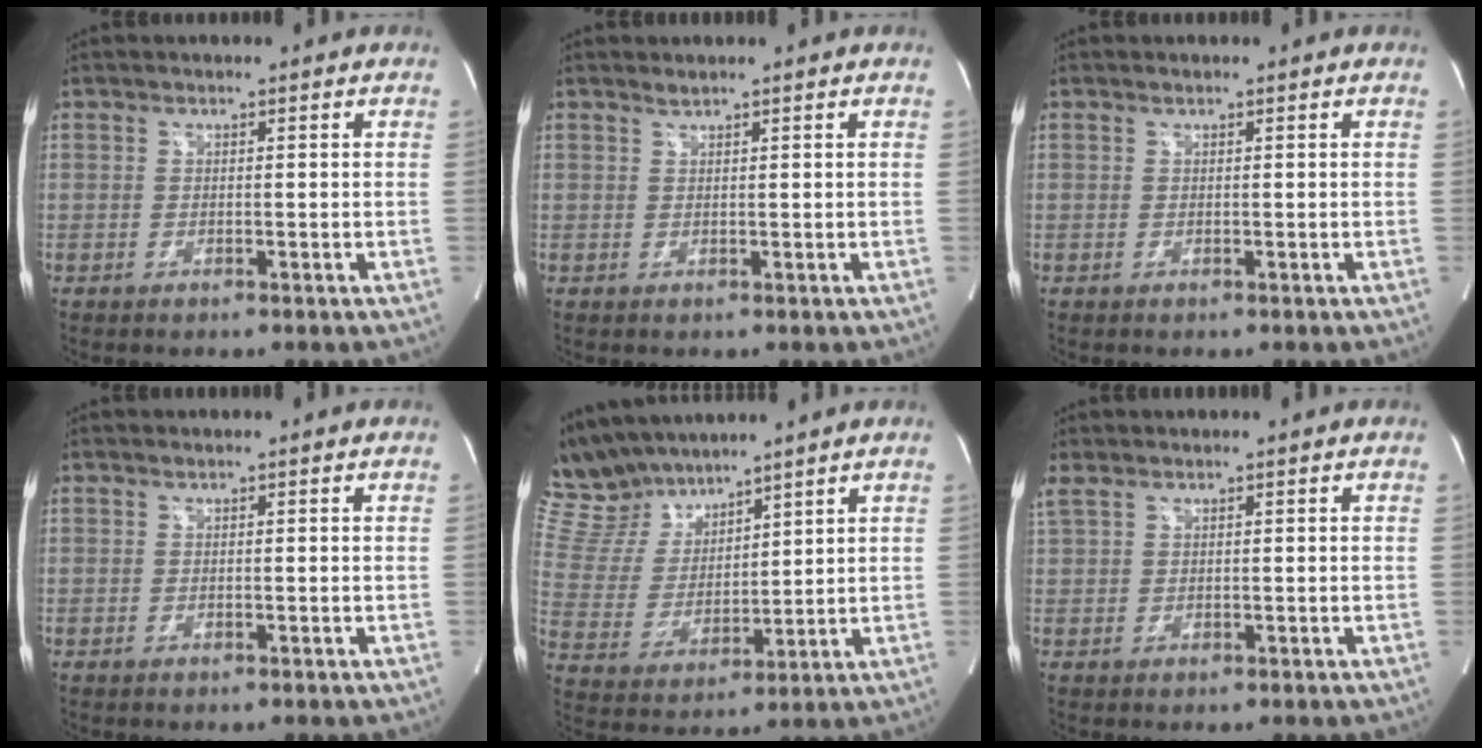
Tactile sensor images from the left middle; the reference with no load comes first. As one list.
[{"total": 0.7, "force": [0.7, -0.1, 0.1], "torque": [-0.005, -0.002, 0.016]}, {"total": 0.0}, {"total": 0.0}, {"total": 11.4, "force": [10.4, 3.7, 2.9], "torque": [-0.080, 0.022, 0.216]}, {"total": 2.0, "force": [1.7, 0.6, 1.0], "torque": [-0.039, 0.024, 0.046]}]